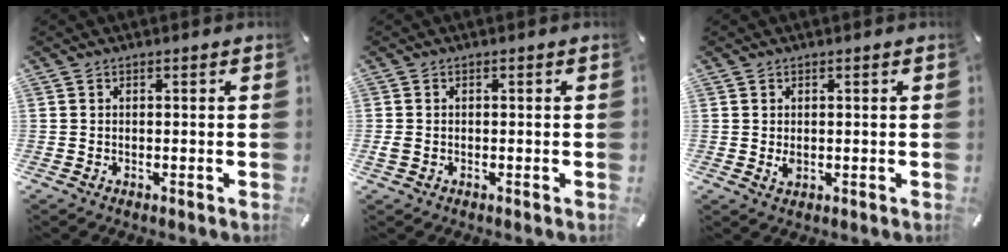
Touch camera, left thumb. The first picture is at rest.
{"total": 1.2, "force": [-0.2, 0.8, 0.8], "torque": [-0.016, 0.003, -0.005]}
{"total": 2.6, "force": [0.1, 2.0, 1.7], "torque": [-0.029, -0.002, 0.001]}